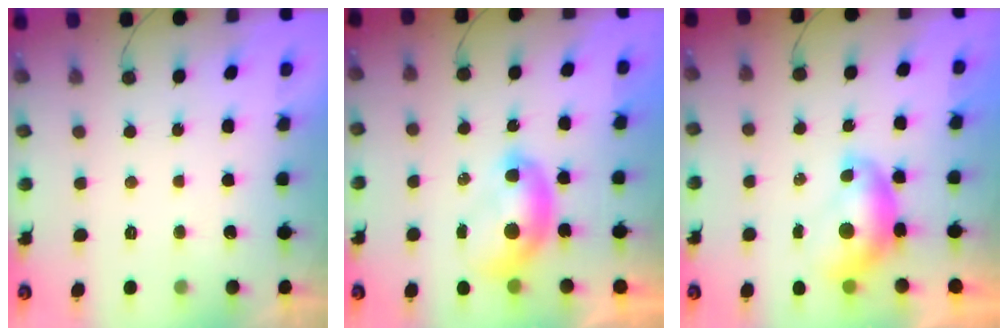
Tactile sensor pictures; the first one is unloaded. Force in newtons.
{"total": 7.8, "press": 7.8, "slide": 0.7}
{"total": 7.6, "press": 7.6, "slide": 0.2}